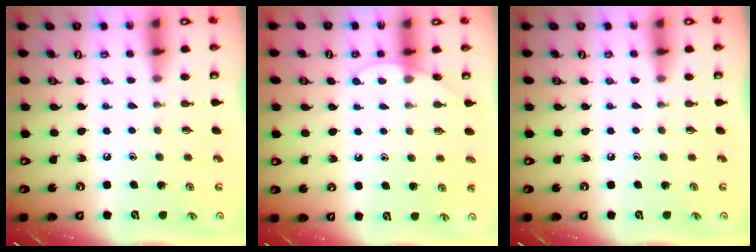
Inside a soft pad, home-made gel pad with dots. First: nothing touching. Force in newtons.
{"total": 4.8, "press": 4.7, "slide": 0.4}
{"total": 0.0}